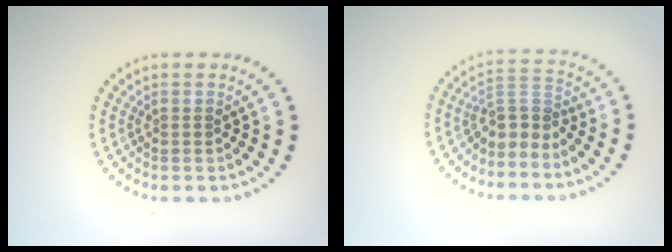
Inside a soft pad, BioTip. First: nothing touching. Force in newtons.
{"total": 2.9, "press": 2.0, "slide": 2.0}